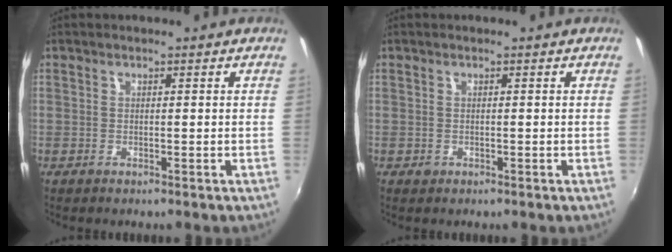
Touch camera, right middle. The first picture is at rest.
{"total": 0.7, "force": [-0.3, 0.6, 0.1], "torque": [-0.001, -0.003, -0.004]}